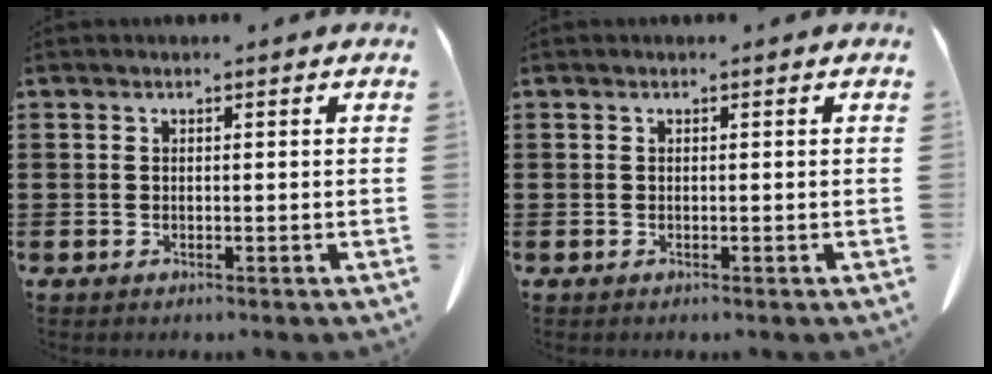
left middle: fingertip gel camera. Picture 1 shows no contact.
{"total": 0.0}